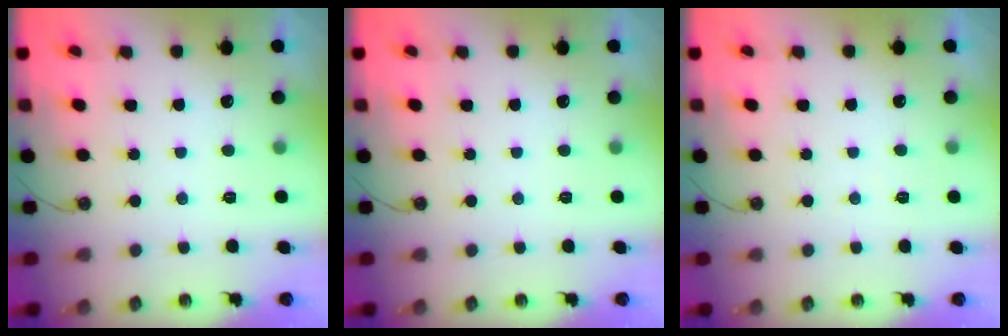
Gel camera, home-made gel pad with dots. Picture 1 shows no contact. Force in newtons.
{"total": 0.0}
{"total": 2.7, "press": 2.7, "slide": 0.5}